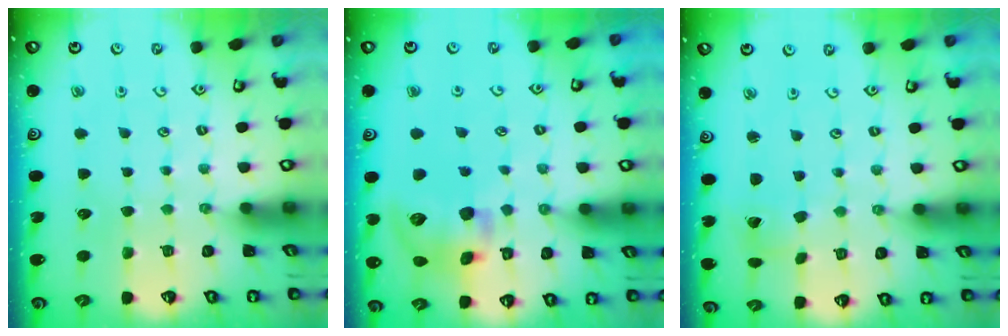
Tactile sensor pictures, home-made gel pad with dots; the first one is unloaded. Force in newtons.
{"total": 13.1, "press": 13.0, "slide": 2.0}
{"total": 2.8, "press": 2.8, "slide": 0.1}